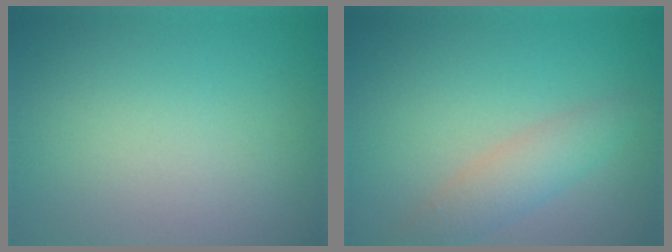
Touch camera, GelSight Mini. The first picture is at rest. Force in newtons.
{"total": 3.0, "press": 3.0, "slide": 0.1}